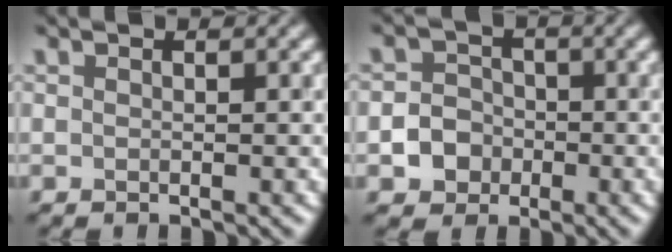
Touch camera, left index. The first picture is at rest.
{"total": 3.4, "force": [-1.1, 3.0, 1.2], "torque": [0.005, 0.000, -0.030]}